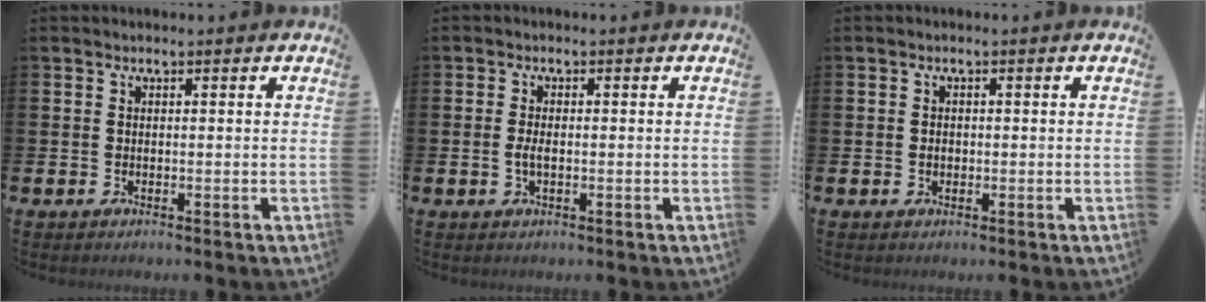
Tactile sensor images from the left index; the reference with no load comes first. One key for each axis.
{"total": 1.9, "fx": -0.3, "fy": 0.8, "fz": 1.7, "tx": -0.026, "ty": -0.001, "tz": -0.007}
{"total": 0.9, "fx": -0.1, "fy": 0.7, "fz": 0.5, "tx": -0.005, "ty": 0.004, "tz": -0.005}